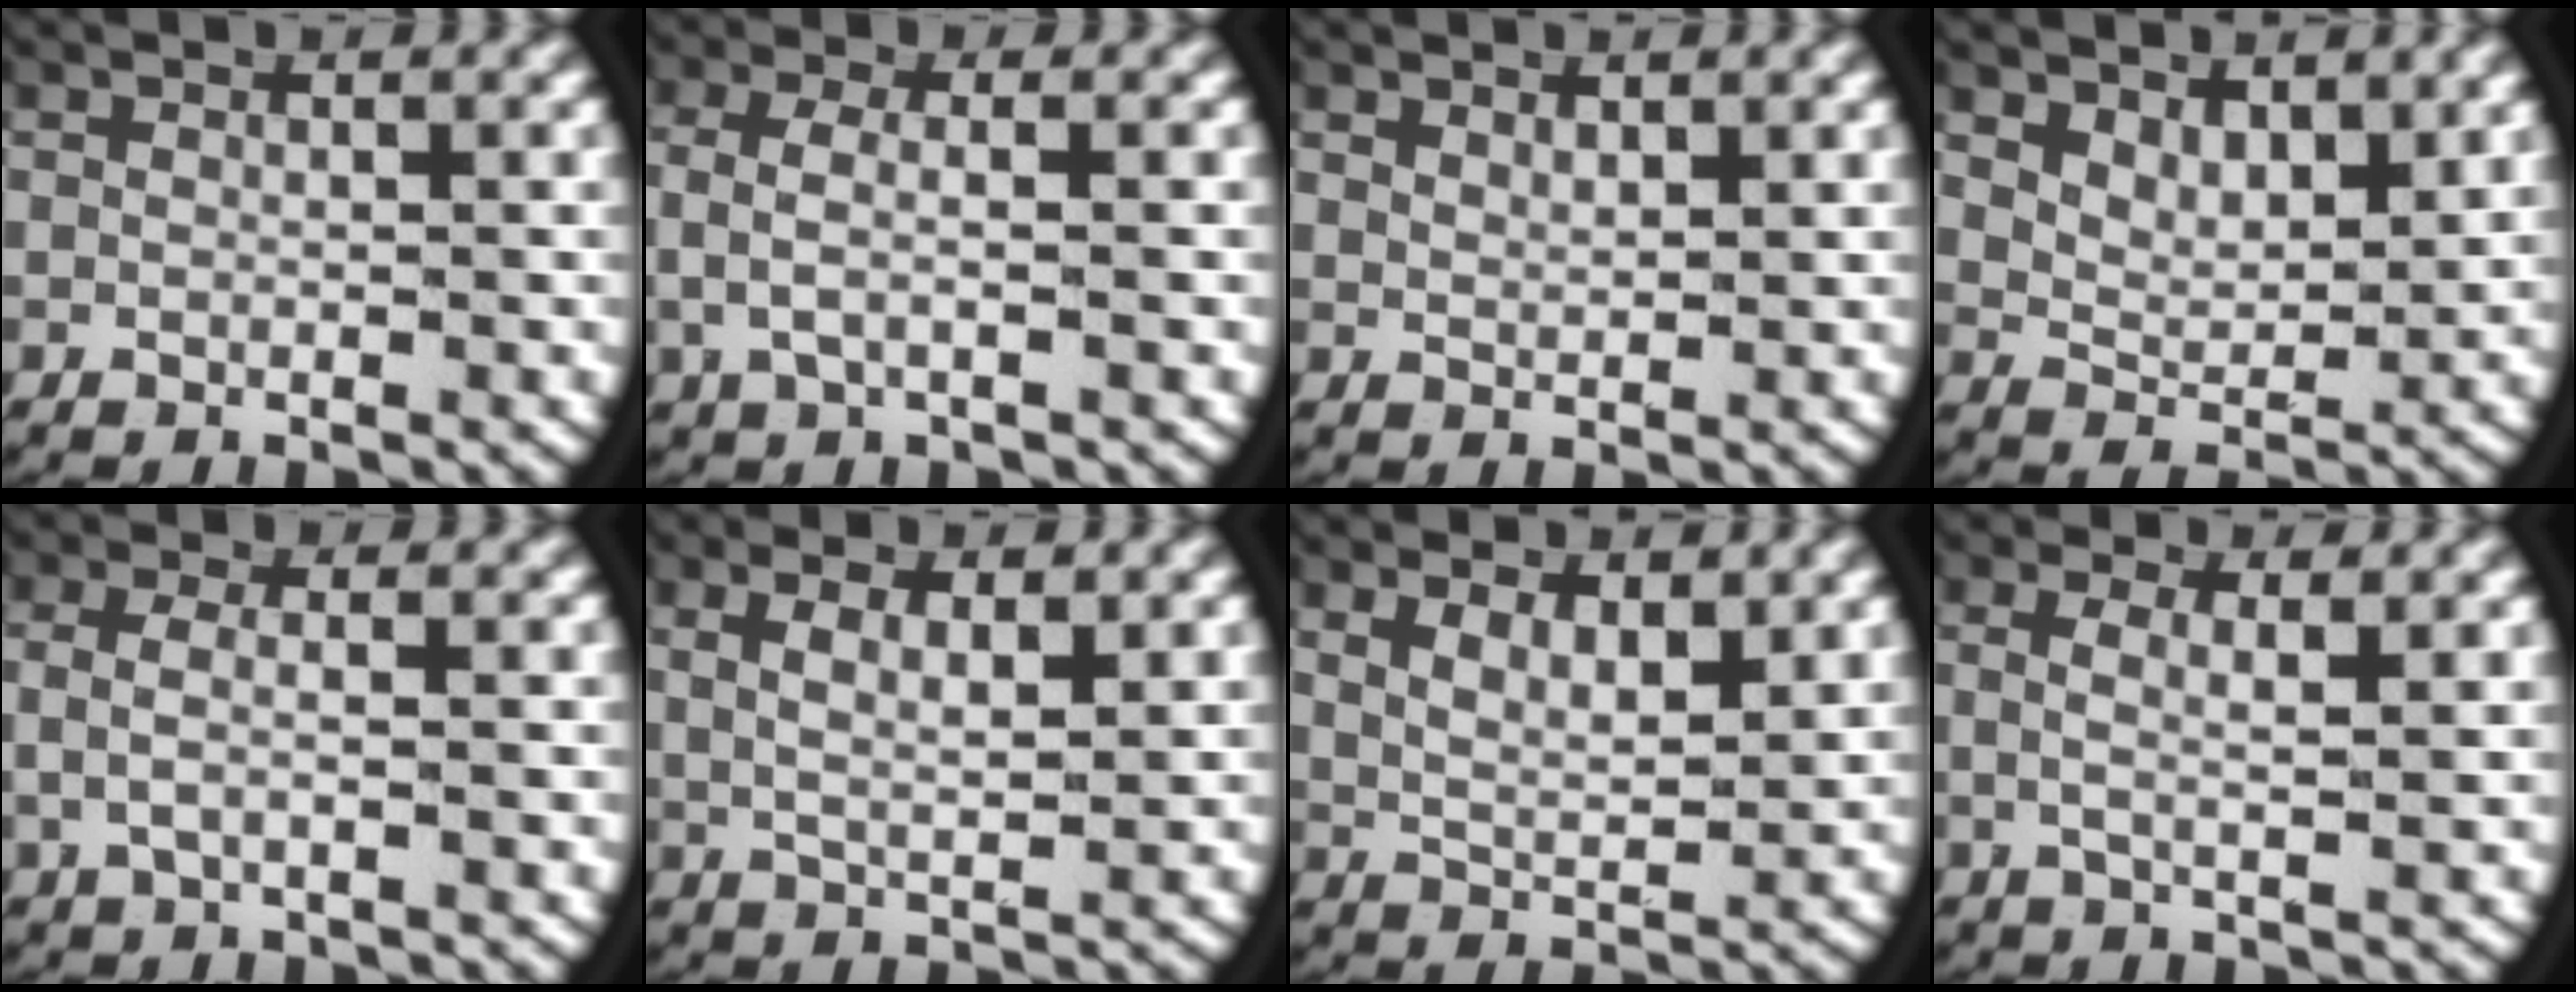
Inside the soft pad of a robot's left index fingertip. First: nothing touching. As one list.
[{"total": 3.4, "force": [0.2, 1.7, 3.0], "torque": [-0.072, -0.002, 0.004]}, {"total": 1.4, "force": [1.4, 0.0, 0.2], "torque": [-0.009, -0.007, 0.032]}, {"total": 3.3, "force": [2.2, 1.9, 1.5], "torque": [-0.038, -0.014, 0.042]}, {"total": 2.9, "force": [-0.3, 1.5, 2.5], "torque": [-0.065, -0.005, -0.002]}, {"total": 3.7, "force": [1.2, 1.7, 3.1], "torque": [-0.061, -0.006, 0.025]}, {"total": 3.7, "force": [1.8, 2.2, 2.3], "torque": [-0.048, -0.012, 0.031]}, {"total": 2.4, "force": [0.7, 0.5, 2.2], "torque": [-0.052, -0.010, 0.016]}]